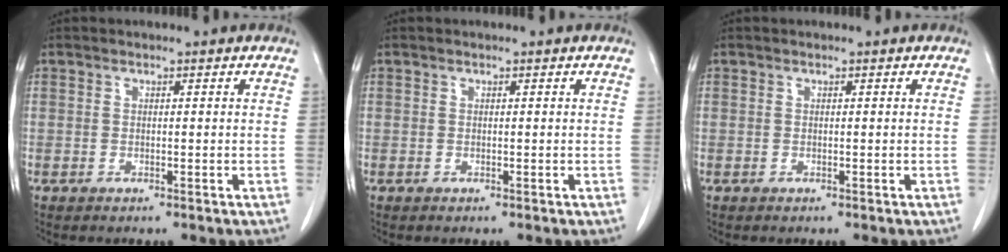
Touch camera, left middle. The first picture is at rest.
{"total": 0.0}
{"total": 0.0}